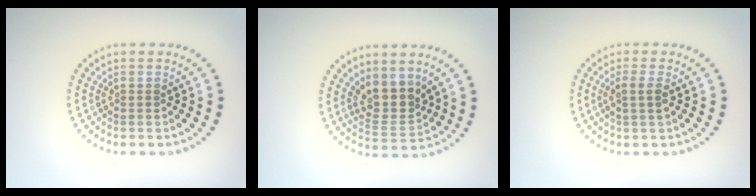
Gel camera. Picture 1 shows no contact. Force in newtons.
{"total": 3.5, "press": 3.0, "slide": 1.8}
{"total": 1.7, "press": 1.5, "slide": 0.8}